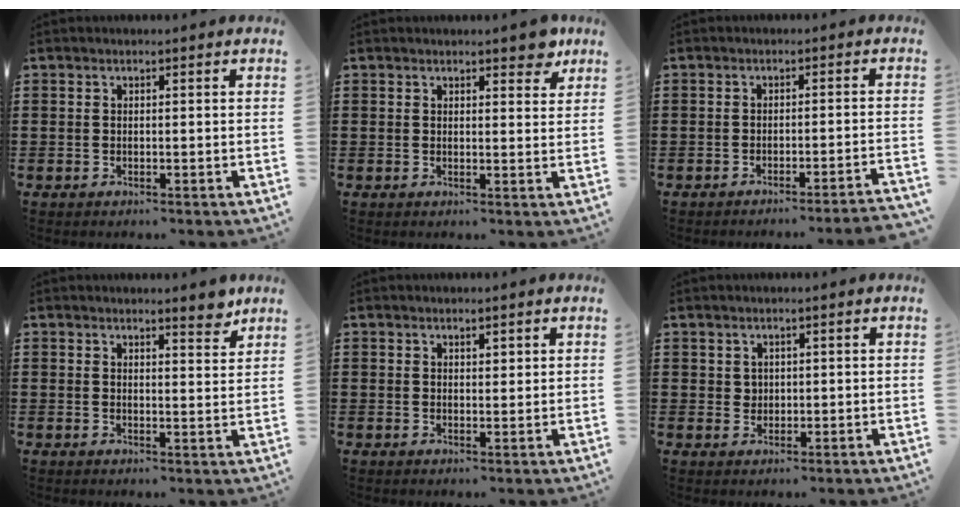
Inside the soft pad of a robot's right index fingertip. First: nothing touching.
{"total": 3.4, "force": [2.7, 1.3, 1.6], "torque": [-0.006, -0.004, 0.044]}
{"total": 2.3, "force": [-2.0, -0.5, 0.9], "torque": [-0.016, -0.002, -0.042]}
{"total": 3.5, "force": [3.2, 0.6, 1.4], "torque": [-0.026, -0.005, 0.056]}
{"total": 1.3, "force": [1.1, 0.6, 0.4], "torque": [-0.007, 0.004, 0.020]}
{"total": 1.5, "force": [0.9, 1.2, 0.2], "torque": [-0.008, 0.006, 0.017]}